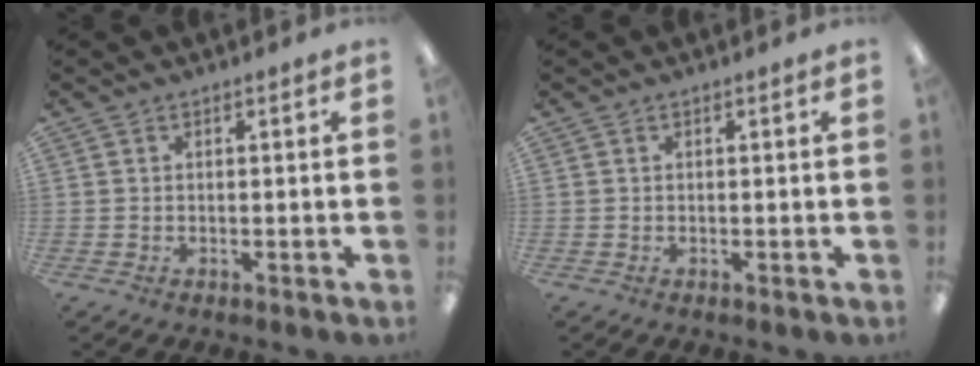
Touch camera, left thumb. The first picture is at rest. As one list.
[{"total": 0.0}]